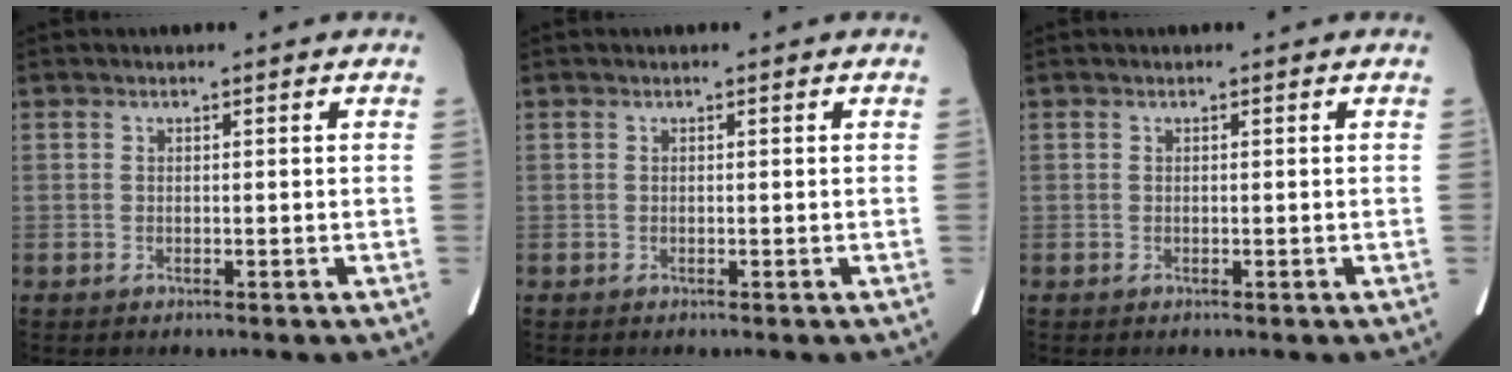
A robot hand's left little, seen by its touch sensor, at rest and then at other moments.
{"total": 0.0}
{"total": 0.0}